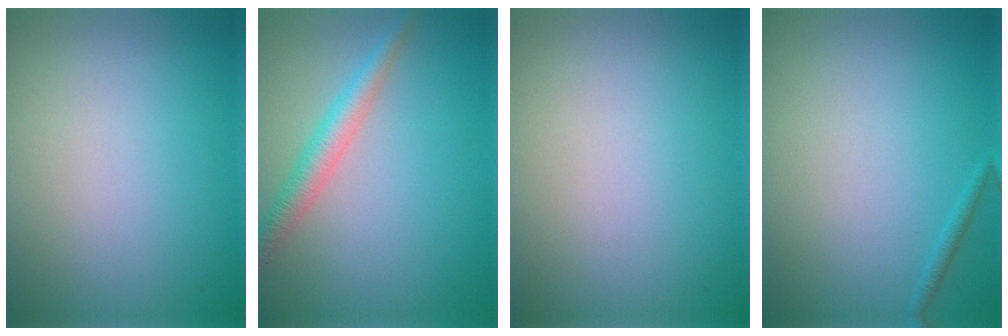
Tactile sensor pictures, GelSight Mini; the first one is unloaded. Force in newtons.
{"total": 2.9, "press": 2.9, "slide": 0.2}
{"total": 0.0}
{"total": 0.6, "press": 0.6, "slide": 0.1}